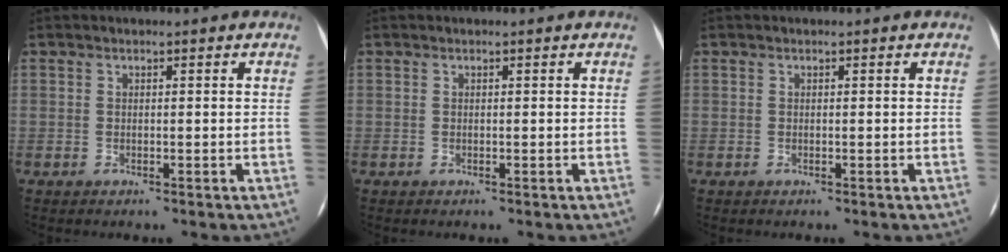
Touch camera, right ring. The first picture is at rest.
{"total": 0.0}
{"total": 0.0}